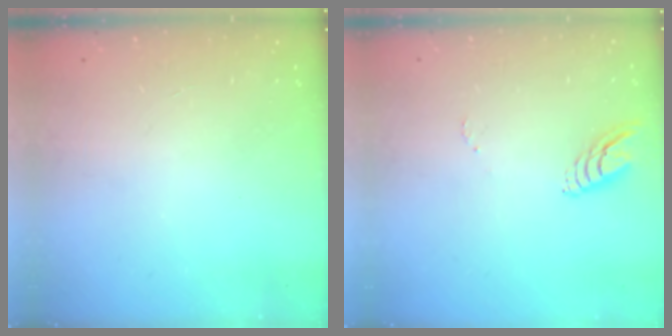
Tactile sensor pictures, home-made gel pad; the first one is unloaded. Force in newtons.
{"total": 5.9, "press": 5.8, "slide": 0.7}